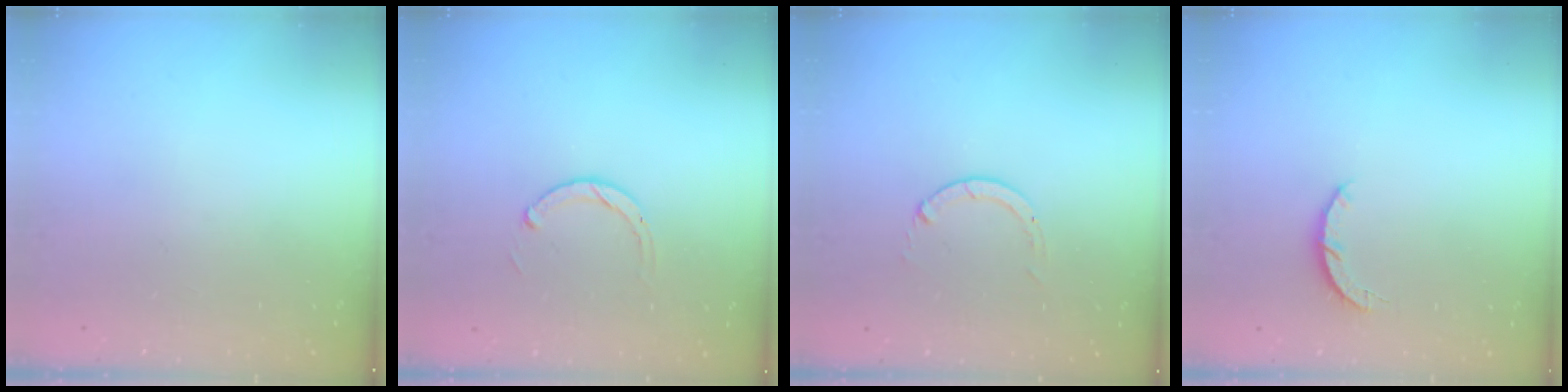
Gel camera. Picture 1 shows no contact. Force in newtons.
{"total": 2.3, "press": 2.3, "slide": 0.3}
{"total": 0.0}
{"total": 3.2, "press": 3.2, "slide": 0.4}